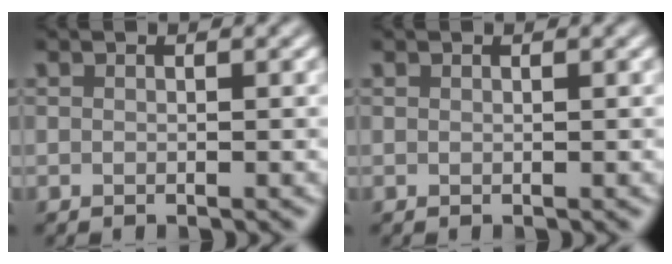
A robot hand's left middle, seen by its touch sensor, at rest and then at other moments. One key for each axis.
{"total": 0.0}